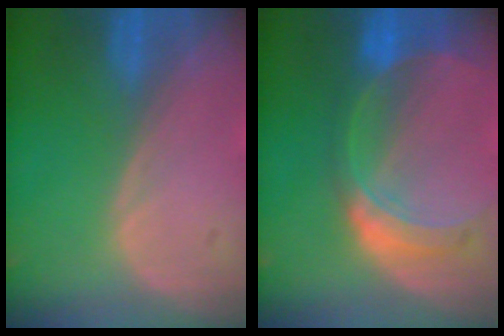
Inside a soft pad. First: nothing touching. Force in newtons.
{"total": 7.6, "press": 6.7, "slide": 3.6}